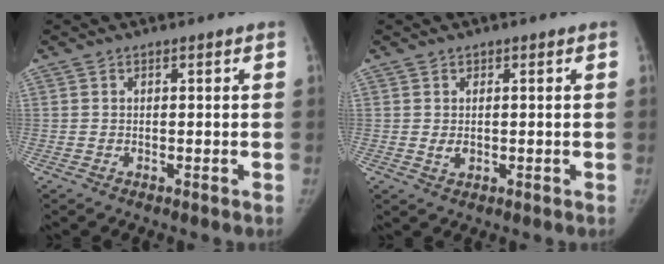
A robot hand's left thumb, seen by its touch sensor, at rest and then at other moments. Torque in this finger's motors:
{"motor_torque": [-0.04, 0.05, 0.09, -0.04, -0.01]}